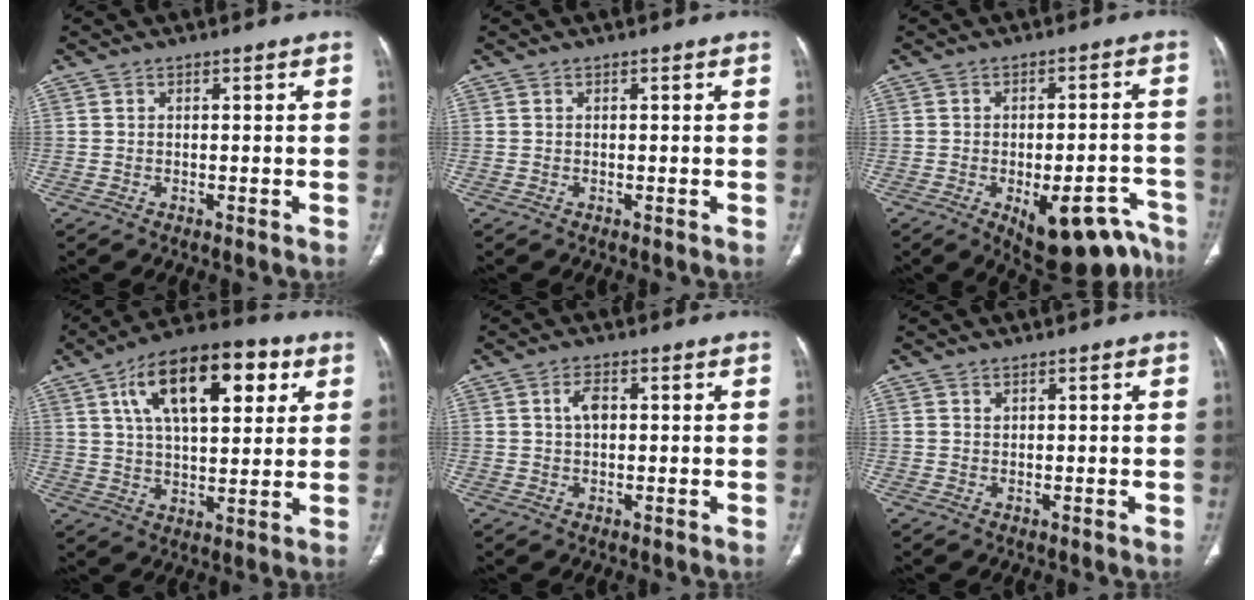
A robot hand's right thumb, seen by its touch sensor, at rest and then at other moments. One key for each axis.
{"total": 0.0}
{"total": 15.6, "fx": -9.3, "fy": 6.6, "fz": 10.8, "tx": -0.068, "ty": 0.059, "tz": -0.114}
{"total": 19.9, "fx": 7.8, "fy": 9.5, "fz": 15.8, "tx": -0.226, "ty": -0.002, "tz": 0.123}
{"total": 3.1, "fx": 0.7, "fy": 1.8, "fz": 2.5, "tx": -0.046, "ty": 0.003, "tz": 0.013}
{"total": 0.6, "fx": 0.4, "fy": 0.3, "fz": 0.2, "tx": -0.001, "ty": -0.002, "tz": 0.008}